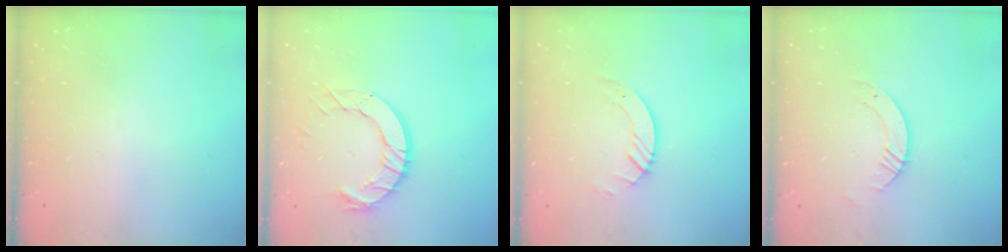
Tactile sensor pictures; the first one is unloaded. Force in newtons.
{"total": 11.0, "press": 10.9, "slide": 1.1}
{"total": 3.2, "press": 3.2, "slide": 0.3}
{"total": 3.8, "press": 3.8, "slide": 0.1}